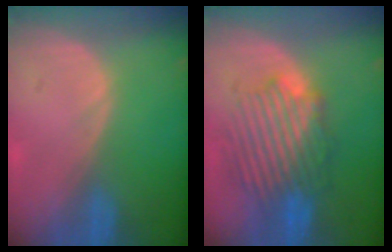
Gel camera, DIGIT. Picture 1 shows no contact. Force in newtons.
{"total": 8.6, "press": 8.5, "slide": 1.6}